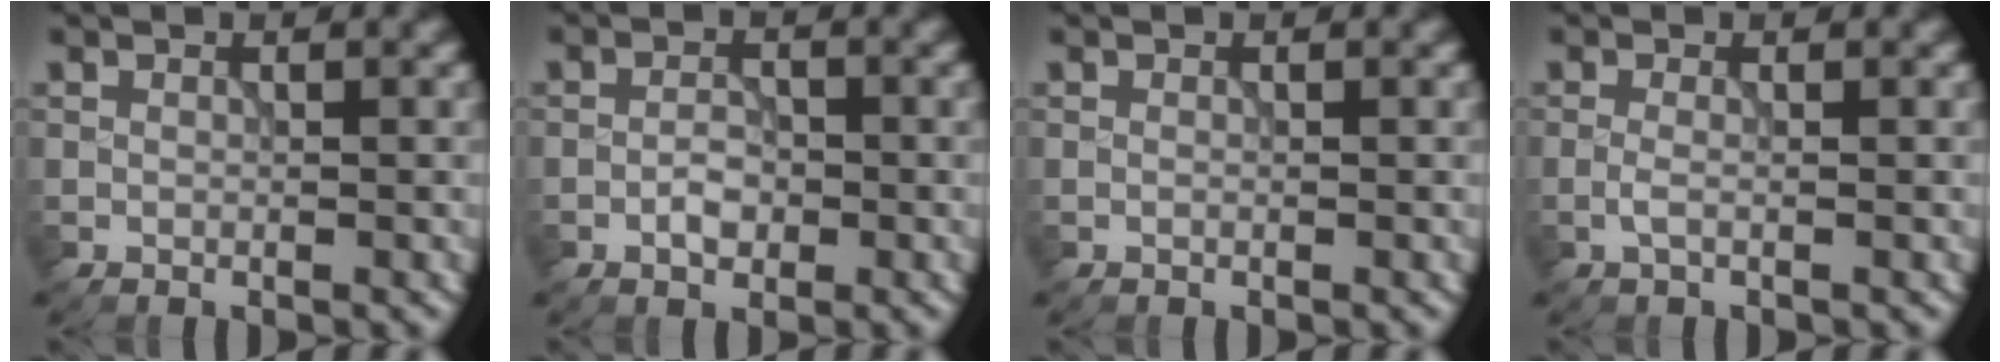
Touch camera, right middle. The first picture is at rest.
{"total": 1.9, "force": [-0.8, 1.0, 1.4], "torque": [-0.023, 0.003, -0.017]}
{"total": 0.0}
{"total": 1.1, "force": [-0.3, 0.3, 1.0], "torque": [-0.023, -0.001, -0.010]}